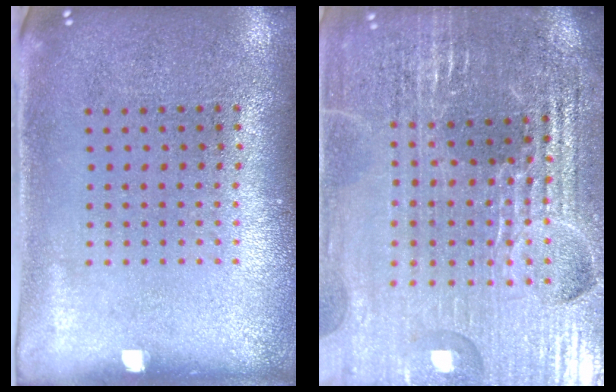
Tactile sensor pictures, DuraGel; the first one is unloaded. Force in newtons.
{"total": 5.0, "press": 4.7, "slide": 1.7}